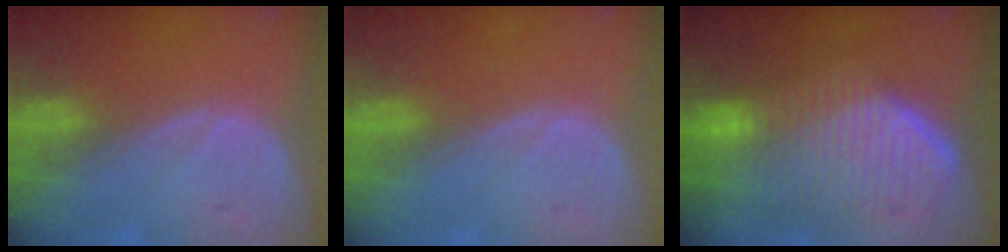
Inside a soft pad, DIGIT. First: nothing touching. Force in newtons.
{"total": 0.0}
{"total": 10.3, "press": 9.1, "slide": 4.8}